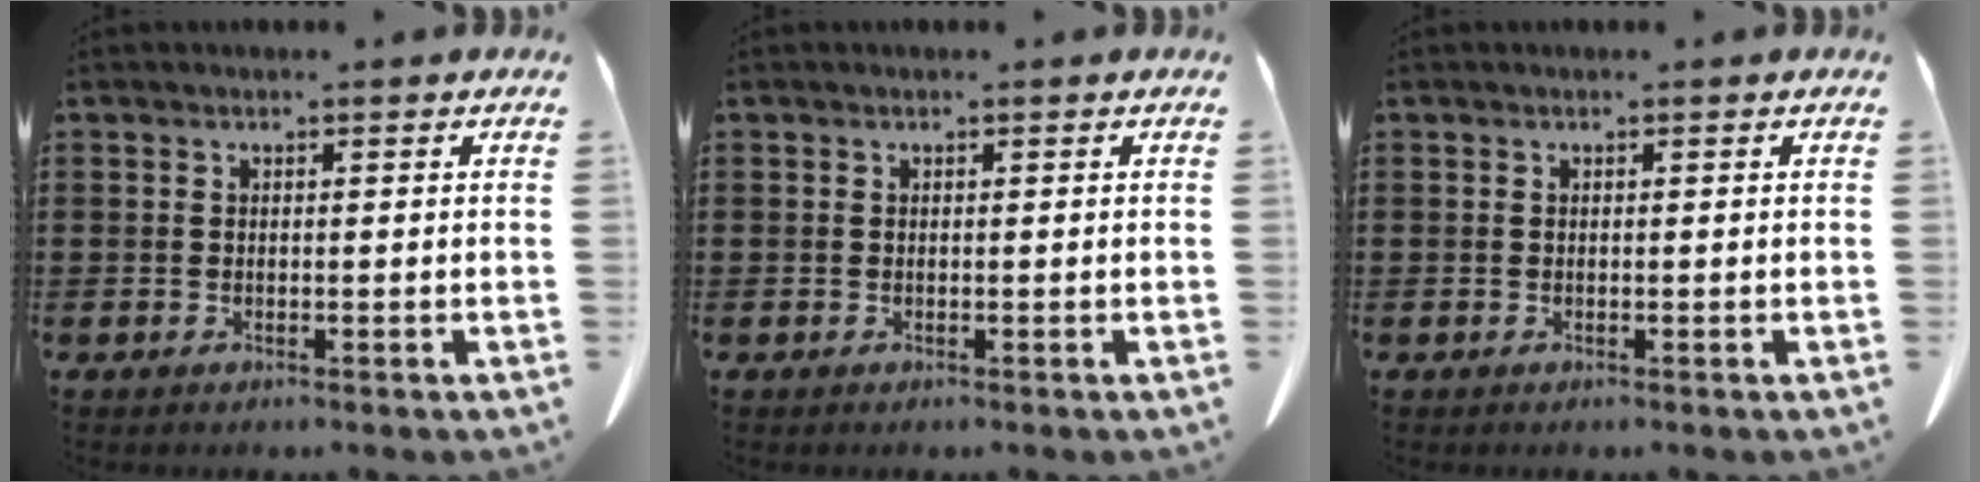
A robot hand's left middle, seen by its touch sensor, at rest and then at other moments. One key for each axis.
{"total": 0.0}
{"total": 0.0}